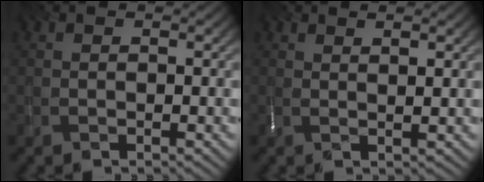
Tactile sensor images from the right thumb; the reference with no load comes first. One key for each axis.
{"total": 2.0, "fx": 1.3, "fy": 0.2, "fz": 1.5, "tx": -0.029, "ty": 0.000, "tz": 0.026}